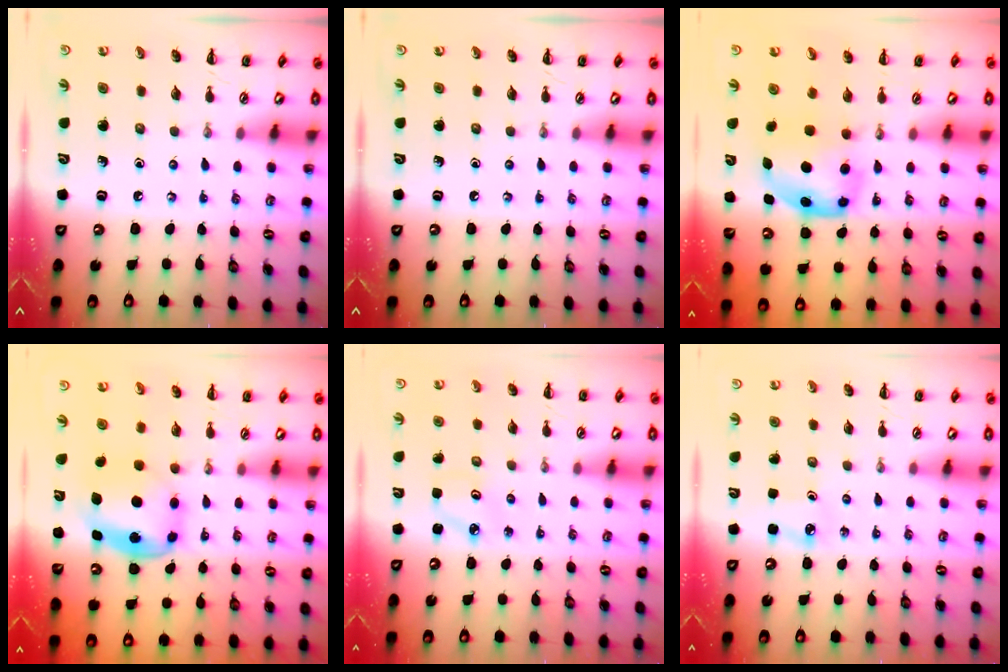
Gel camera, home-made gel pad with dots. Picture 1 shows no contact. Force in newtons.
{"total": 0.0}
{"total": 5.7, "press": 5.7, "slide": 0.5}
{"total": 6.0, "press": 5.9, "slide": 0.8}
{"total": 2.5, "press": 2.4, "slide": 0.5}
{"total": 4.4, "press": 4.3, "slide": 1.2}